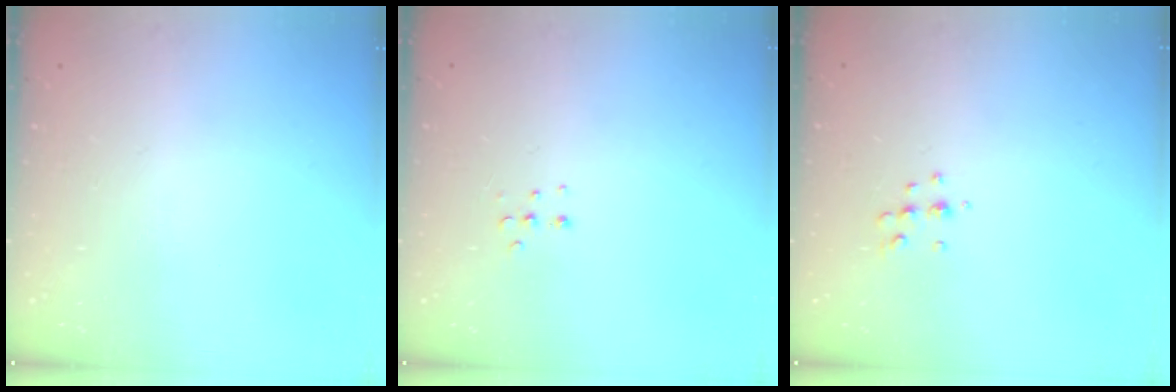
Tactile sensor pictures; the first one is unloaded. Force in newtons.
{"total": 3.8, "press": 3.7, "slide": 0.9}
{"total": 5.7, "press": 5.6, "slide": 1.0}